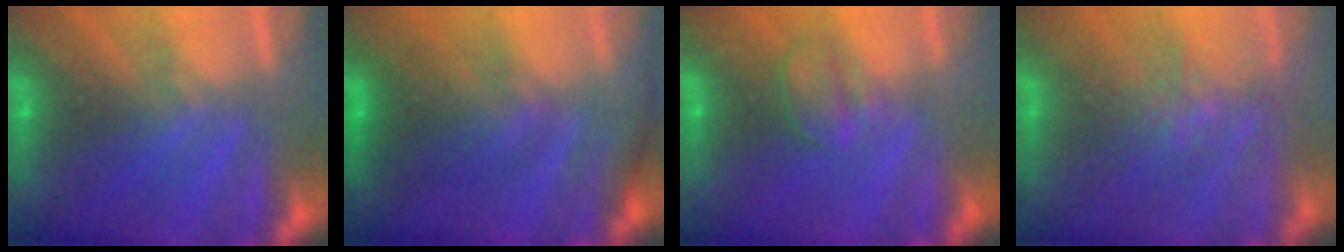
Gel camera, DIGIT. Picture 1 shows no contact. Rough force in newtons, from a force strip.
{"total": 2.3}
{"total": 2.3}
{"total": 4.5}